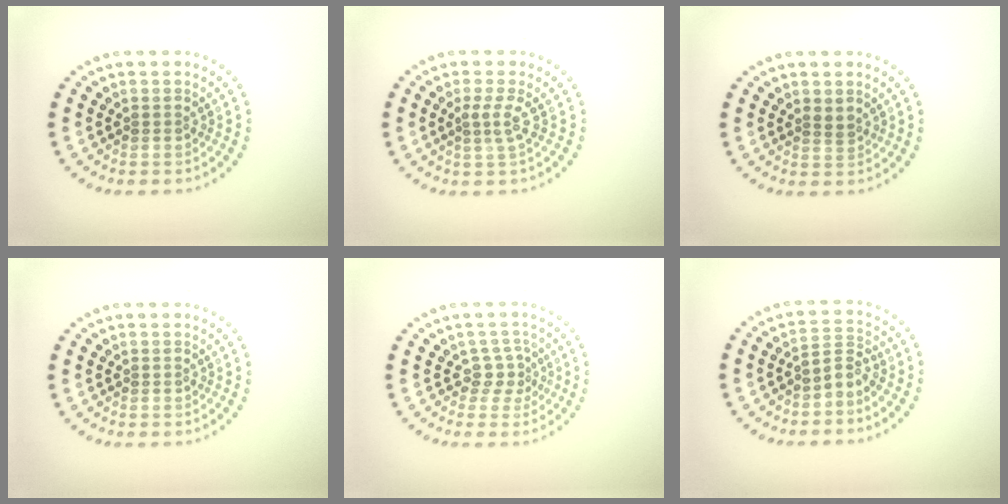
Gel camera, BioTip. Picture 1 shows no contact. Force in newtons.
{"total": 1.7, "press": 1.2, "slide": 1.3}
{"total": 1.1, "press": 0.9, "slide": 0.7}
{"total": 0.0}
{"total": 1.9, "press": 1.3, "slide": 1.3}
{"total": 2.2, "press": 1.6, "slide": 1.6}